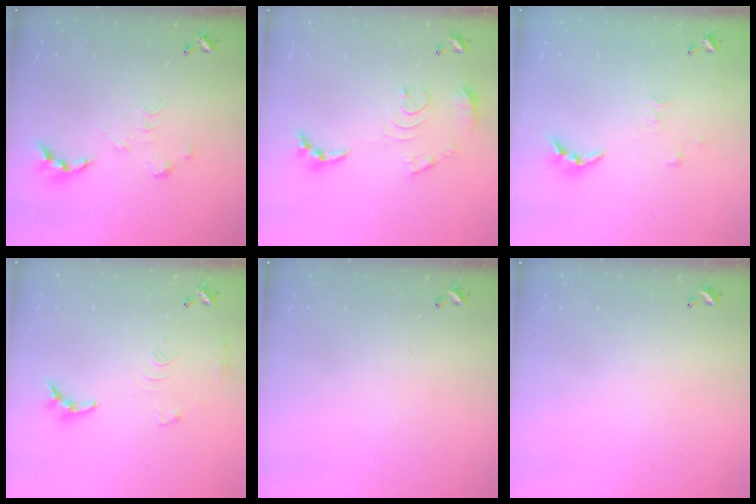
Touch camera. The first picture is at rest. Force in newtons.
{"total": 12.6, "press": 12.5, "slide": 1.3}
{"total": 8.1, "press": 8.1, "slide": 0.7}
{"total": 10.1, "press": 10.0, "slide": 0.8}
{"total": 0.0}
{"total": 0.0}